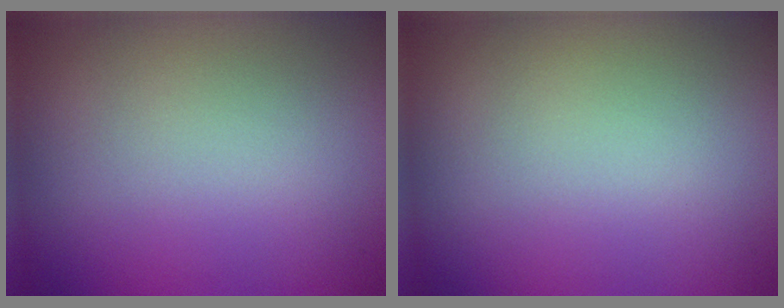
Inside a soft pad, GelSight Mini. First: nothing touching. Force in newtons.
{"total": 0.0}